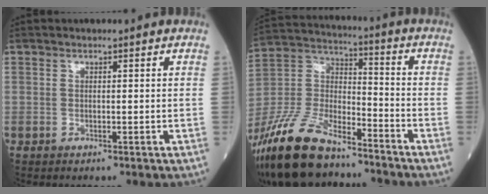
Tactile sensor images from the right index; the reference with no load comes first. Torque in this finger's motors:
{"motor_torque": [0.62, -1.10, -0.75, -0.21]}